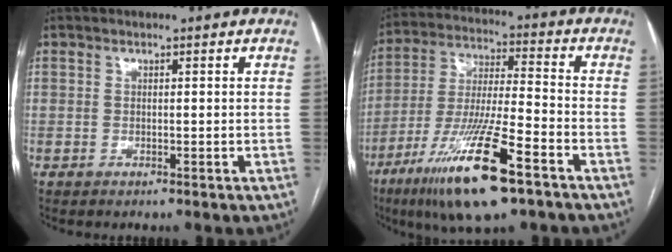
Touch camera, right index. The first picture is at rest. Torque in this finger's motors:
{"motor_torque": [1.73, -0.41, 1.05, 0.21]}